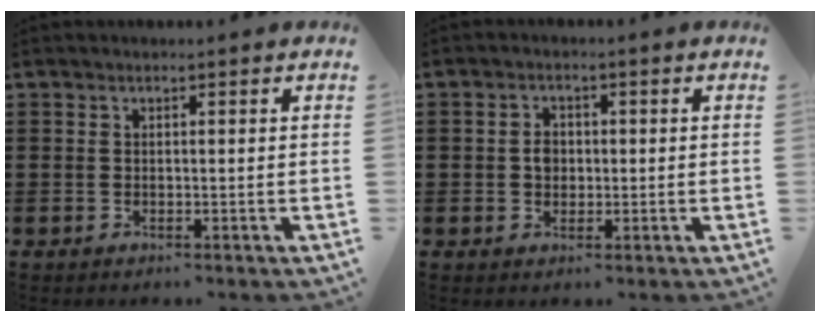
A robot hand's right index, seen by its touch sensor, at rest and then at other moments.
{"total": 2.4, "force": [-0.1, 1.8, 1.5], "torque": [-0.032, 0.008, -0.004]}